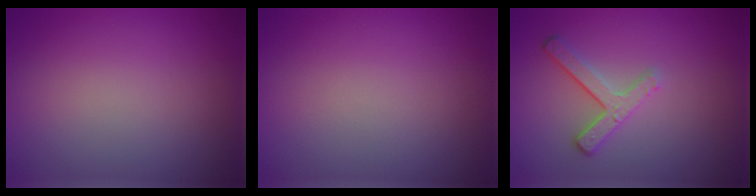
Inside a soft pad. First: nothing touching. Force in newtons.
{"total": 0.0}
{"total": 2.7, "press": 2.3, "slide": 1.5}